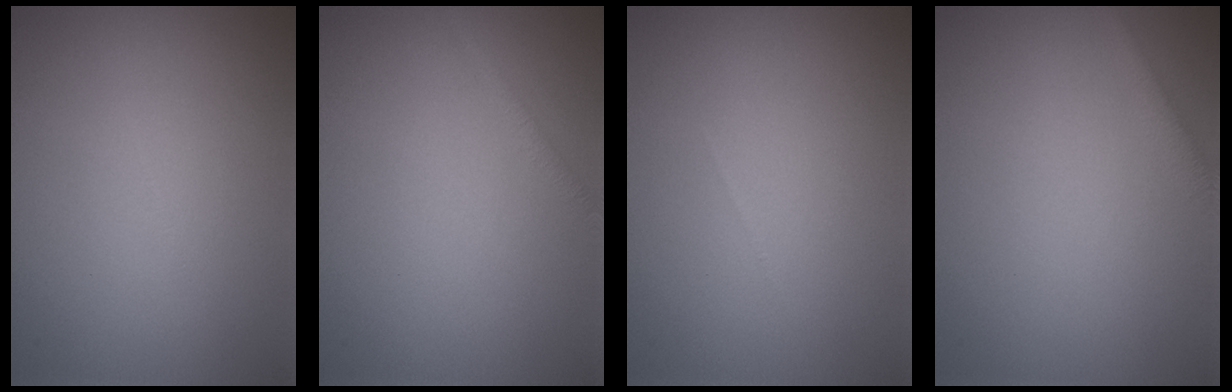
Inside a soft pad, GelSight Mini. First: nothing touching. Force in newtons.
{"total": 1.2, "press": 1.2, "slide": 0.0}
{"total": 0.0}
{"total": 1.8, "press": 1.8, "slide": 0.1}